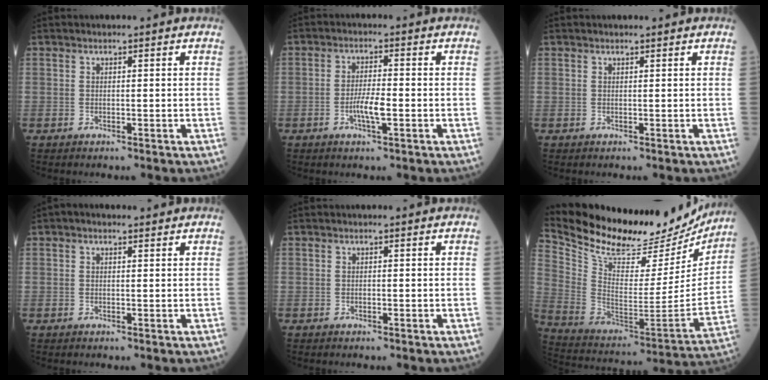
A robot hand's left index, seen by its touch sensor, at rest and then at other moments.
{"total": 3.8, "force": [-1.7, 0.6, 3.4], "torque": [-0.069, -0.006, -0.034]}
{"total": 0.0}
{"total": 0.9, "force": [0.3, 0.7, 0.5], "torque": [-0.015, 0.008, 0.001]}
{"total": 0.5, "force": [-0.5, 0.1, -0.1], "torque": [0.000, -0.004, -0.010]}
{"total": 27.4, "force": [24.5, 7.5, 9.8], "torque": [-0.184, -0.047, 0.356]}